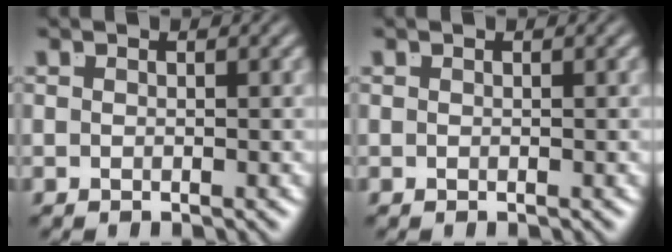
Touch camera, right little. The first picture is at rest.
{"total": 0.0}